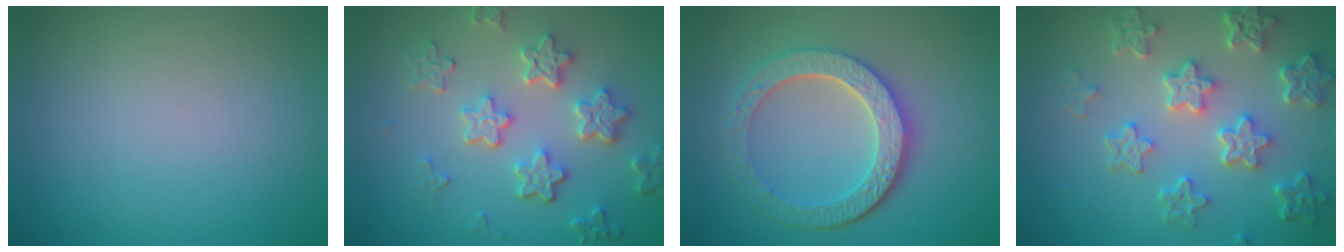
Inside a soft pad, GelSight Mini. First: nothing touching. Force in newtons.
{"total": 5.3, "press": 4.1, "slide": 3.4}
{"total": 5.8, "press": 4.6, "slide": 3.6}
{"total": 6.1, "press": 4.7, "slide": 4.0}